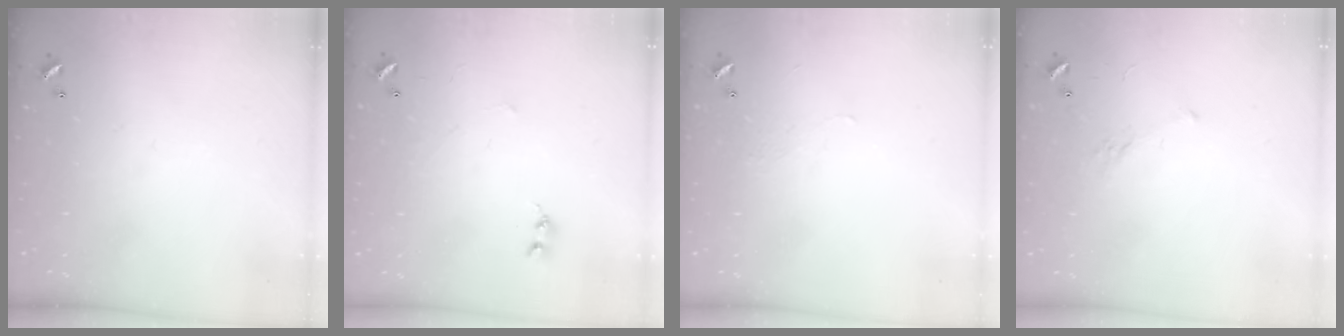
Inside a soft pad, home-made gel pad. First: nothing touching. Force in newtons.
{"total": 2.6, "press": 2.6, "slide": 0.4}
{"total": 2.3, "press": 2.2, "slide": 0.5}
{"total": 3.2, "press": 3.1, "slide": 1.0}